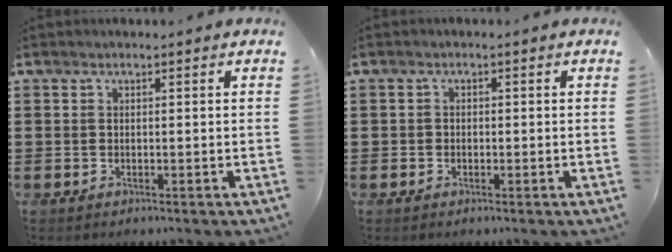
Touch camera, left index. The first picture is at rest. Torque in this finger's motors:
{"motor_torque": [-0.39, 0.37, -0.06, -0.01]}